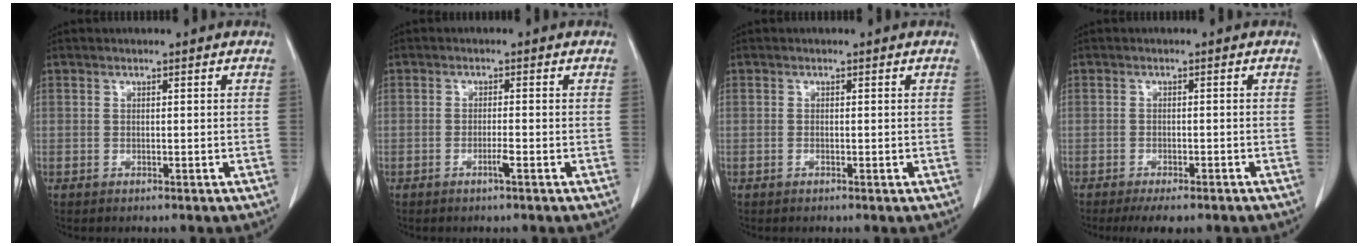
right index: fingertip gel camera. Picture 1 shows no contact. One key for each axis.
{"total": 1.8, "fx": -0.9, "fy": -0.2, "fz": 1.6, "tx": -0.031, "ty": -0.002, "tz": -0.018}
{"total": 0.9, "fx": -0.3, "fy": 0.2, "fz": 0.8, "tx": -0.014, "ty": -0.002, "tz": -0.003}
{"total": 5.2, "fx": -4.0, "fy": 1.6, "fz": 3.0, "tx": -0.031, "ty": -0.006, "tz": -0.055}